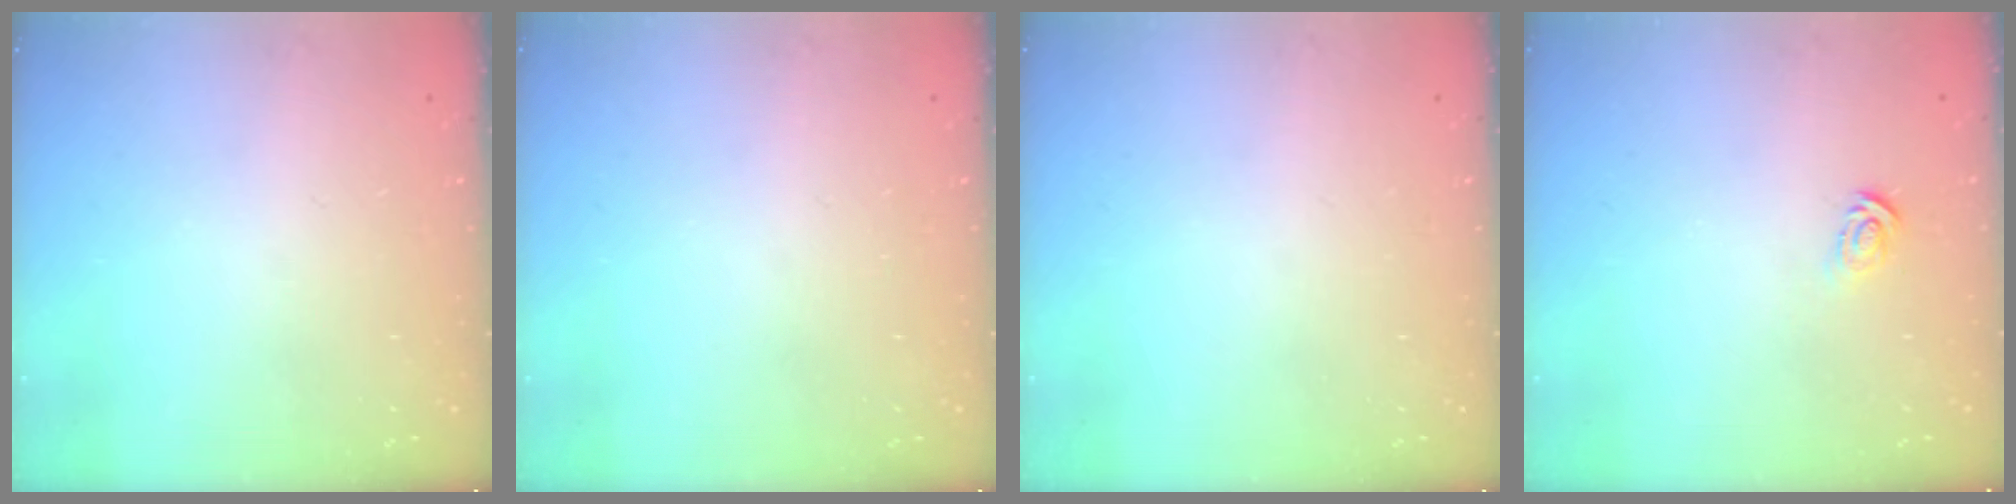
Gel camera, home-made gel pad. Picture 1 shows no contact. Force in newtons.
{"total": 0.0}
{"total": 0.0}
{"total": 2.9, "press": 2.9, "slide": 0.2}